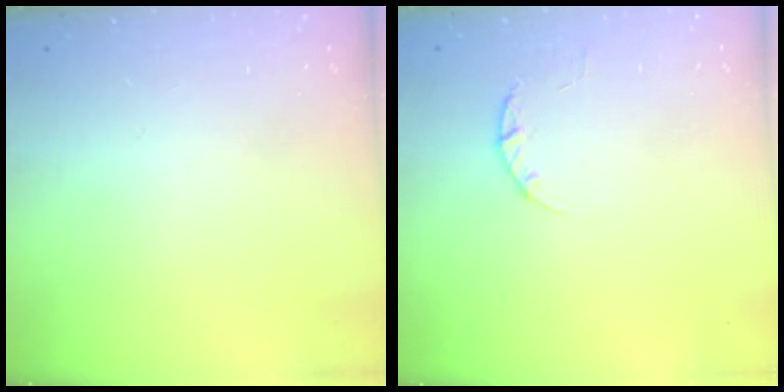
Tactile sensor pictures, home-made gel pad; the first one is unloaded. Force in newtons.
{"total": 2.4, "press": 2.3, "slide": 0.4}